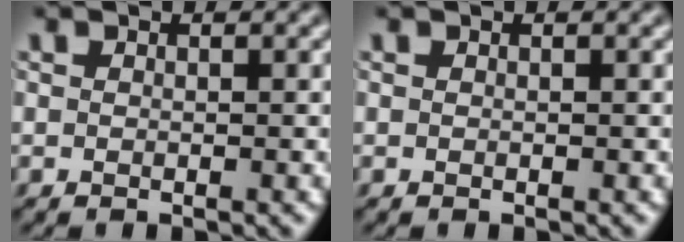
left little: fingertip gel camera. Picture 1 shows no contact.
{"total": 0.0}